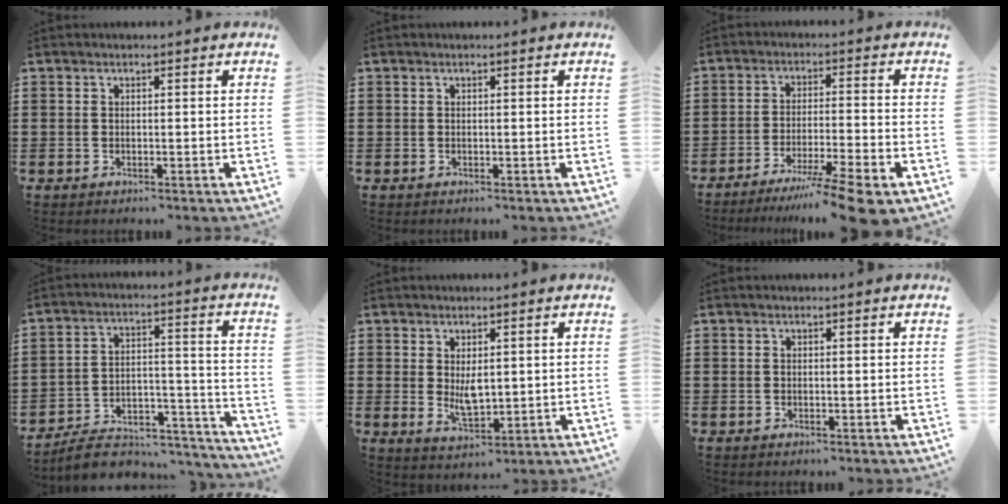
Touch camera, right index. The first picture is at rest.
{"total": 0.0}
{"total": 7.3, "force": [-5.8, -0.7, 4.3], "torque": [-0.074, -0.013, -0.110]}
{"total": 7.8, "force": [-7.0, 2.2, 2.6], "torque": [-0.038, 0.021, -0.131]}
{"total": 3.3, "force": [0.4, 1.8, 2.8], "torque": [-0.038, -0.005, 0.006]}
{"total": 0.0}